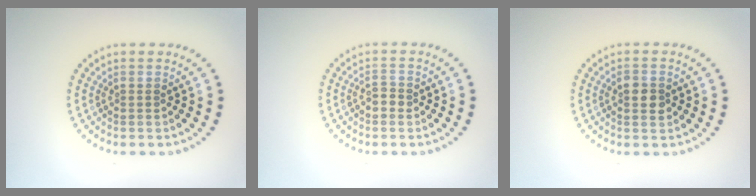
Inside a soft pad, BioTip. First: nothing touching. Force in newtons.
{"total": 1.2, "press": 1.2, "slide": 0.2}
{"total": 1.9, "press": 1.9, "slide": 0.1}